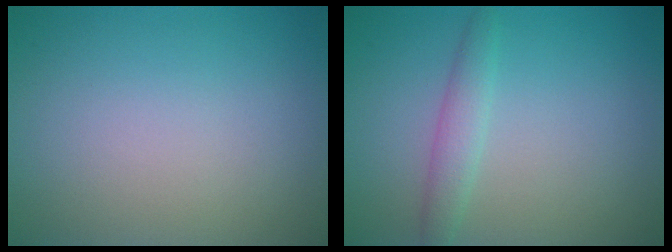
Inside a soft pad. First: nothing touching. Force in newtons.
{"total": 2.1, "press": 2.1, "slide": 0.1}